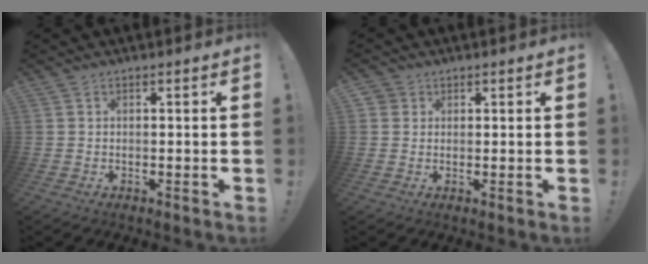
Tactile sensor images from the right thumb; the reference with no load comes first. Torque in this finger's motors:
{"motor_torque": [0.02, 0.06, -0.11, 0.10, -0.03]}